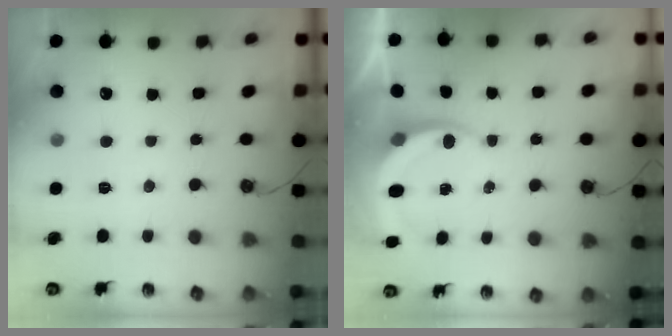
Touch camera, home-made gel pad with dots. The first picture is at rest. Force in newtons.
{"total": 5.2, "press": 5.2, "slide": 0.6}